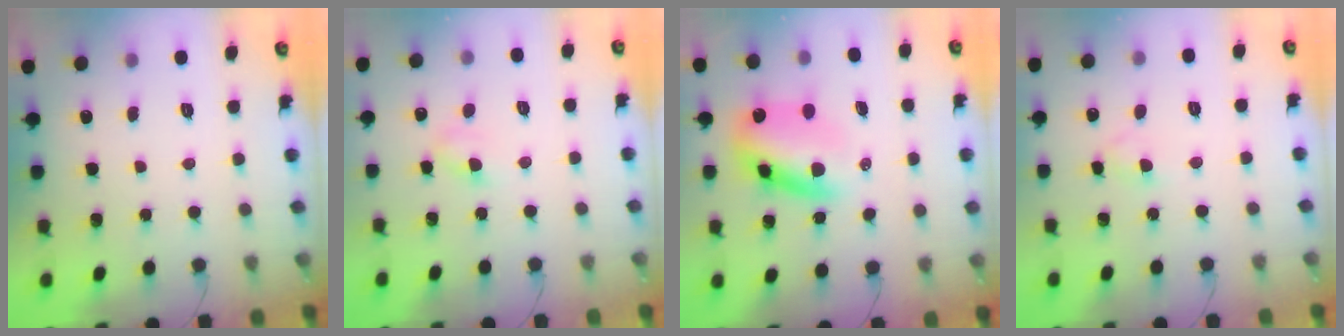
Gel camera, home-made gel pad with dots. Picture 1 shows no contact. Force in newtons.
{"total": 3.2, "press": 3.0, "slide": 1.1}
{"total": 10.4, "press": 10.1, "slide": 2.6}
{"total": 2.6, "press": 2.4, "slide": 1.1}